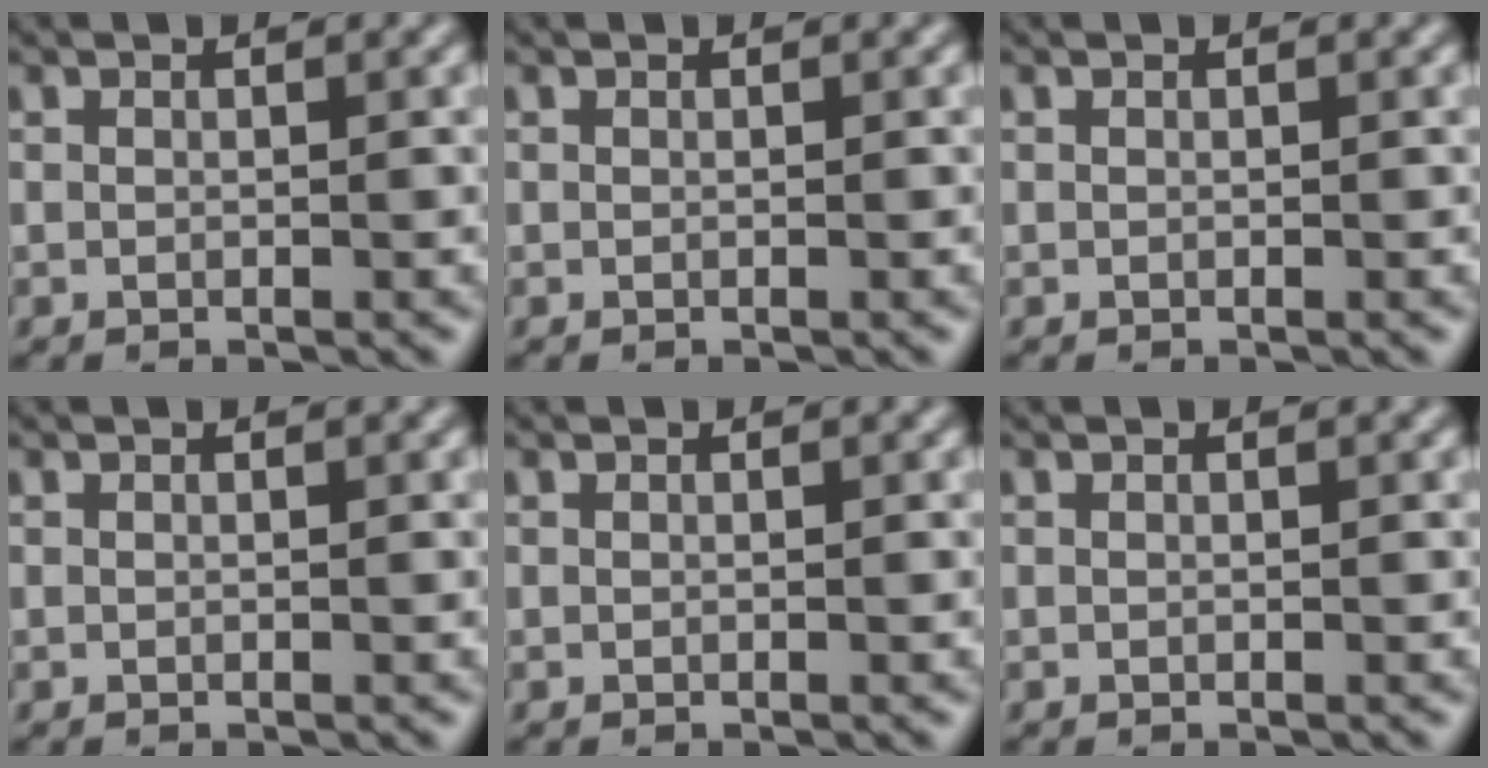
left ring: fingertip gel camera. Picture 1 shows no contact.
{"total": 0.0}
{"total": 0.0}
{"total": 0.0}
{"total": 0.0}
{"total": 0.0}